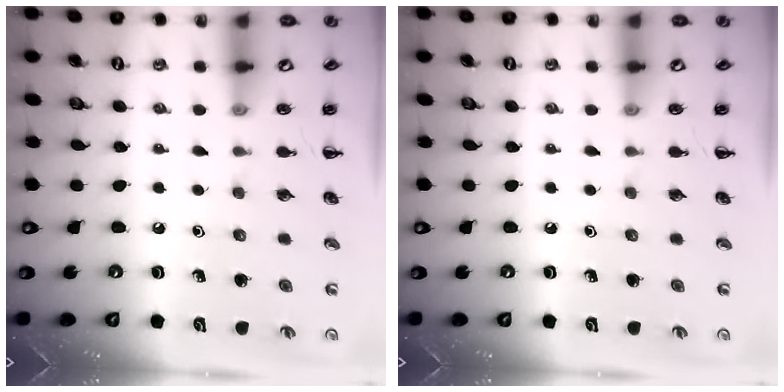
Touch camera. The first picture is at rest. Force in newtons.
{"total": 0.0}